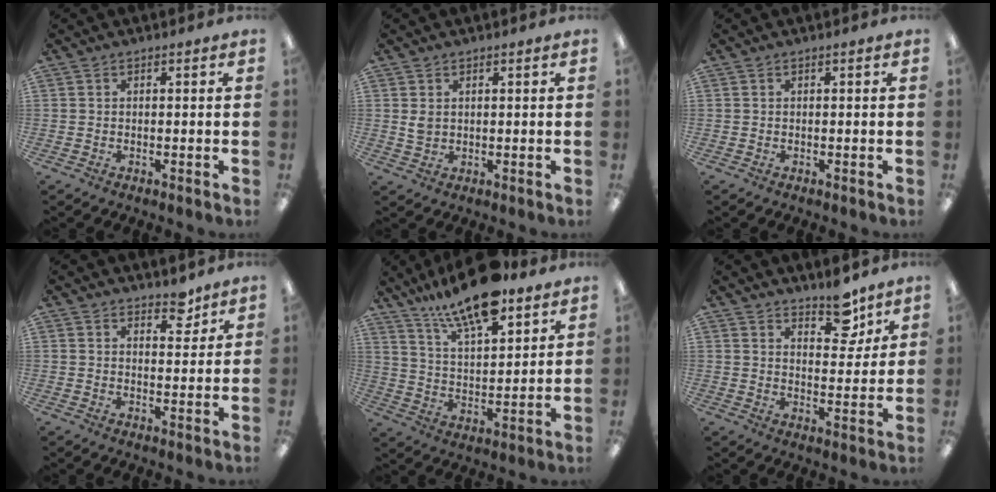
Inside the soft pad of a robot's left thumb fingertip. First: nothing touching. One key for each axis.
{"total": 2.3, "fx": 0.9, "fy": 1.8, "fz": 1.2, "tx": -0.018, "ty": 0.000, "tz": 0.015}
{"total": 0.0}
{"total": 4.7, "fx": 4.0, "fy": 2.0, "fz": 1.7, "tx": 0.000, "ty": -0.028, "tz": 0.066}
{"total": 16.4, "fx": 12.3, "fy": 5.7, "fz": 9.2, "tx": -0.151, "ty": -0.067, "tz": 0.209}
{"total": 8.3, "fx": 6.5, "fy": 3.8, "fz": 3.4, "tx": -0.015, "ty": -0.050, "tz": 0.110}